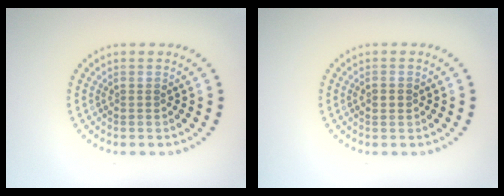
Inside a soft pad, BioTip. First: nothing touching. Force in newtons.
{"total": 1.5, "press": 1.5, "slide": 0.1}